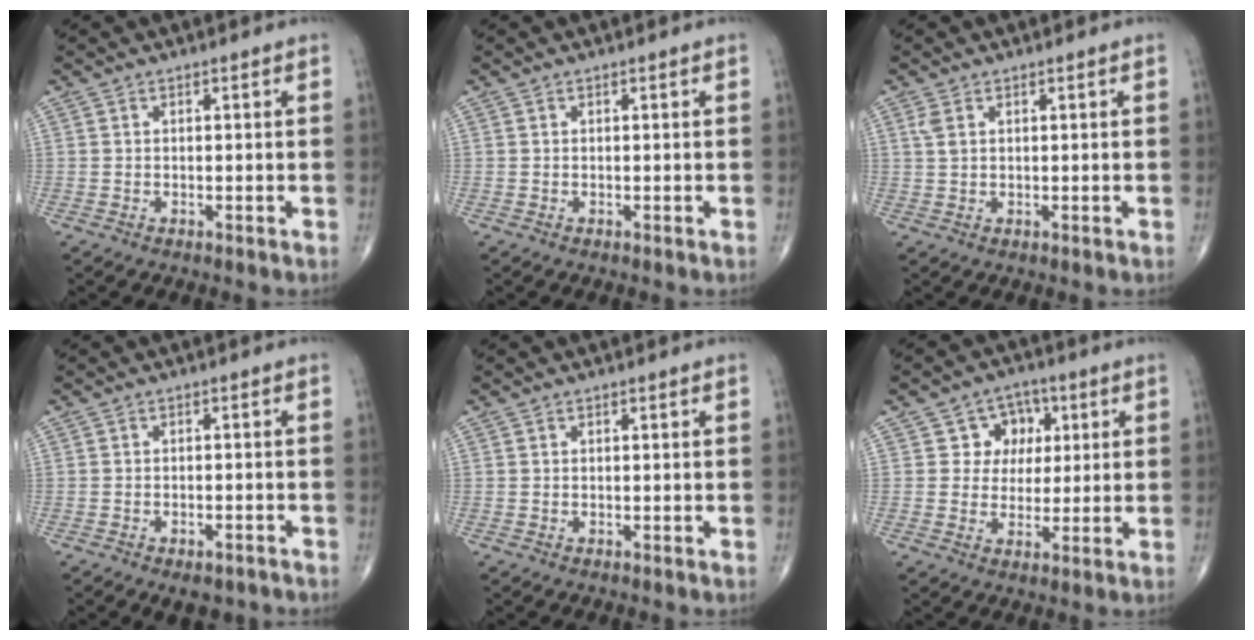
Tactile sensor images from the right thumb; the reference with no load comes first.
{"total": 0.0}
{"total": 1.8, "force": [0.8, 0.8, 1.4], "torque": [-0.034, 0.009, 0.025]}
{"total": 4.1, "force": [-2.8, 2.1, 2.1], "torque": [-0.024, 0.017, -0.034]}
{"total": 0.0}
{"total": 6.9, "force": [2.1, 6.1, 2.4], "torque": [0.007, 0.002, 0.028]}